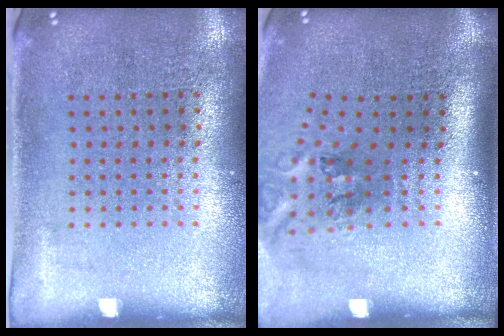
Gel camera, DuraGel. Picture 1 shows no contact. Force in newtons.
{"total": 1.8, "press": 1.1, "slide": 1.4}